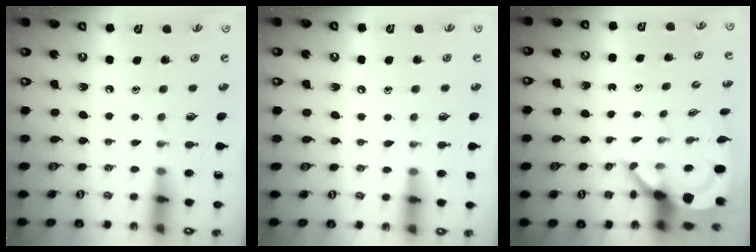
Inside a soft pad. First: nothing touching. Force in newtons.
{"total": 5.3, "press": 5.2, "slide": 0.8}
{"total": 6.4, "press": 6.4, "slide": 0.9}